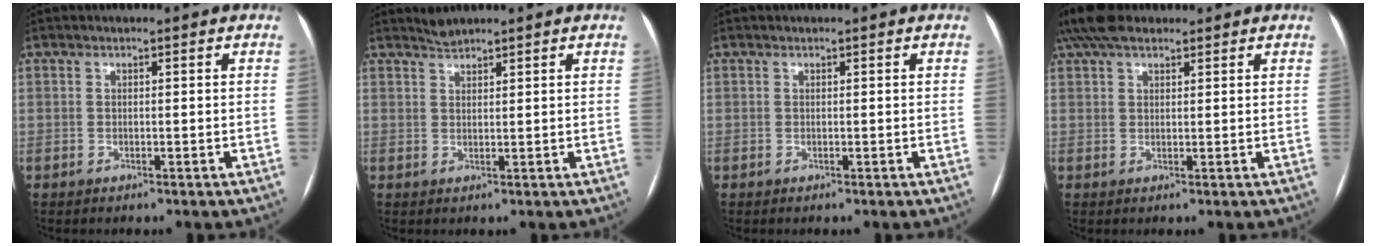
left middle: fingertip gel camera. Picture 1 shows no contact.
{"total": 1.6, "force": [1.6, -0.1, 0.0], "torque": [-0.003, 0.006, 0.034]}
{"total": 0.0}
{"total": 6.9, "force": [5.4, 2.6, 3.4], "torque": [-0.073, 0.039, 0.104]}